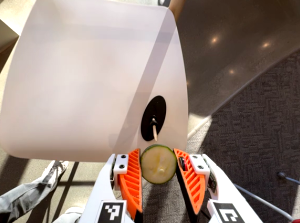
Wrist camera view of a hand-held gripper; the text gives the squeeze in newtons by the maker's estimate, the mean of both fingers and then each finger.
{"total": 9.7, "left": 9.7, "right": 9.8}